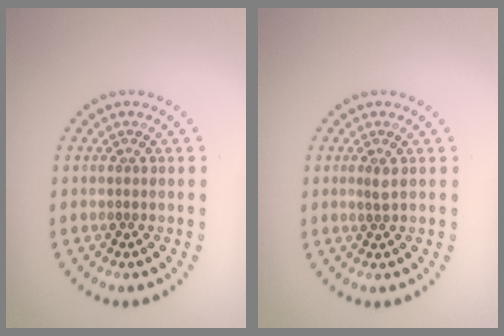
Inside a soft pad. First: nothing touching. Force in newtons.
{"total": 0.8, "press": 0.5, "slide": 0.7}